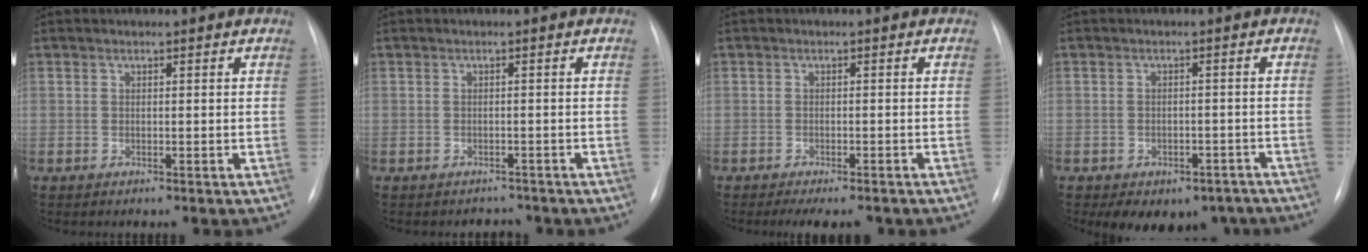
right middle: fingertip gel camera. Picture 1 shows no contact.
{"total": 1.9, "force": [-1.6, 0.8, -0.4], "torque": [0.004, 0.001, -0.020]}
{"total": 5.9, "force": [-4.8, 1.5, 3.1], "torque": [-0.032, -0.005, -0.065]}
{"total": 10.1, "force": [-7.3, 5.9, 3.6], "torque": [-0.041, 0.014, -0.084]}